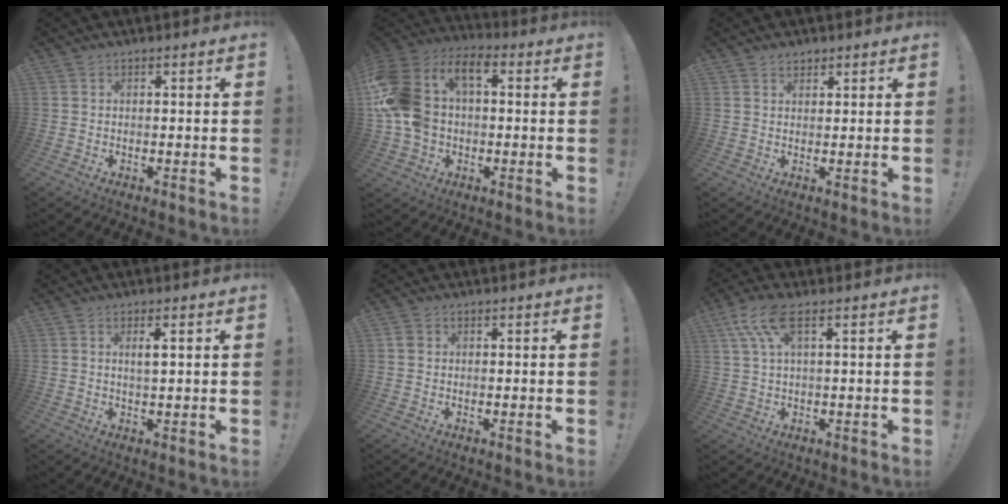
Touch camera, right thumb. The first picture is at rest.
{"total": 17.8, "force": [3.3, 12.4, 12.3], "torque": [-0.252, -0.004, 0.061]}
{"total": 2.1, "force": [1.7, 1.2, 0.5], "torque": [-0.002, -0.009, 0.031]}
{"total": 2.7, "force": [0.9, 0.4, 2.5], "torque": [-0.043, -0.005, 0.012]}
{"total": 1.4, "force": [0.4, 1.2, 0.5], "torque": [-0.010, 0.004, 0.007]}
{"total": 8.5, "force": [3.9, 2.7, 7.0], "torque": [-0.131, -0.004, 0.075]}